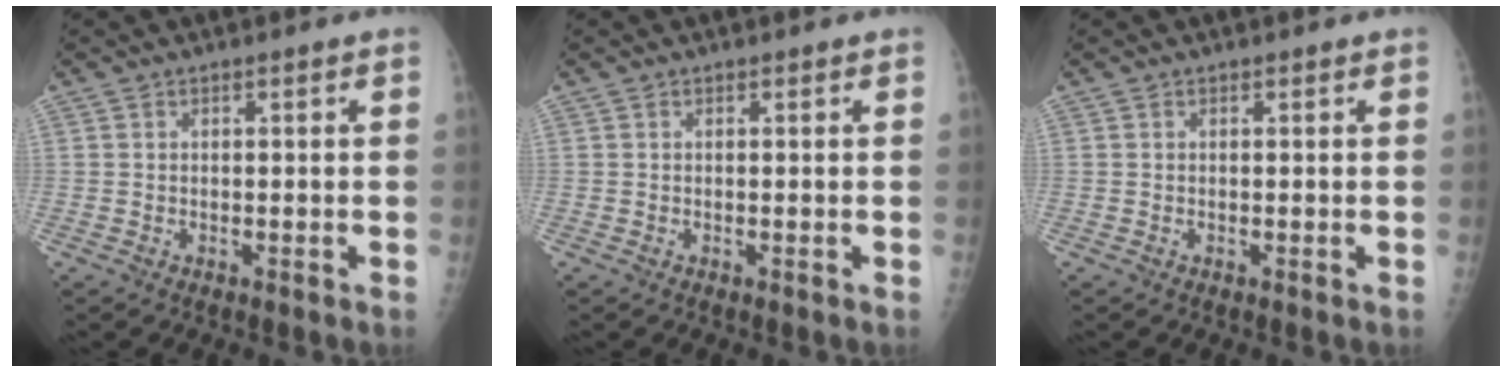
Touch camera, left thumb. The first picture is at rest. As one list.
[{"total": 0.0}, {"total": 0.0}]